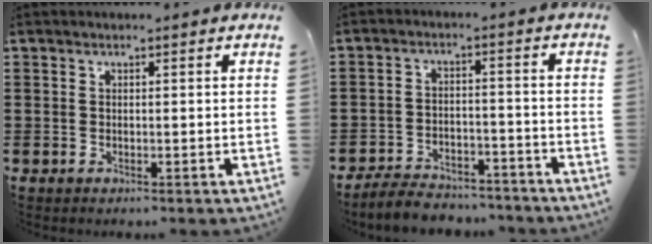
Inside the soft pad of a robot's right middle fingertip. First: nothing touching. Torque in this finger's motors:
{"motor_torque": [1.16, -0.98, 0.16, 0.06]}